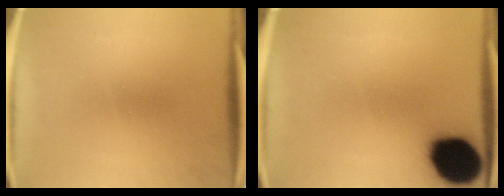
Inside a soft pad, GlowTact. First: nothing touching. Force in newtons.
{"total": 17.9}